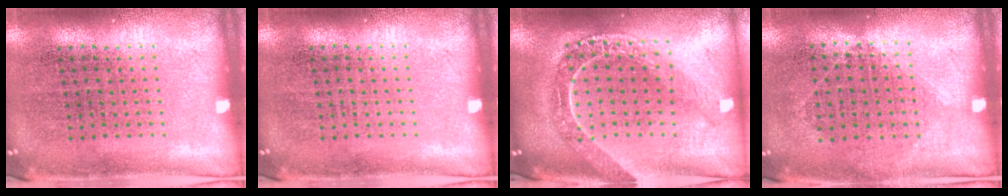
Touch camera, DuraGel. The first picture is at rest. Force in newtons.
{"total": 0.0}
{"total": 2.1, "press": 1.8, "slide": 1.0}
{"total": 1.0, "press": 0.9, "slide": 0.4}